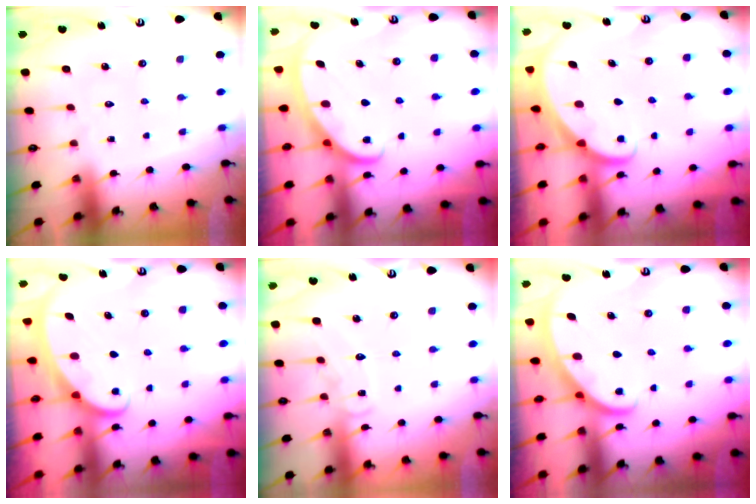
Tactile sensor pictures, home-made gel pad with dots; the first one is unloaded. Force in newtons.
{"total": 2.9, "press": 2.9, "slide": 0.3}
{"total": 1.6, "press": 1.6, "slide": 0.0}
{"total": 2.1, "press": 2.1, "slide": 0.4}
{"total": 7.6, "press": 7.6, "slide": 0.8}
{"total": 2.8, "press": 2.8, "slide": 0.1}